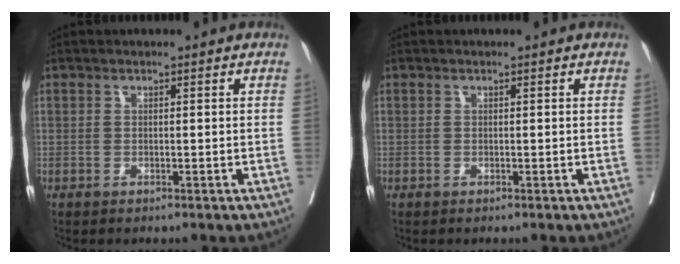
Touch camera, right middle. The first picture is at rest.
{"total": 0.0}